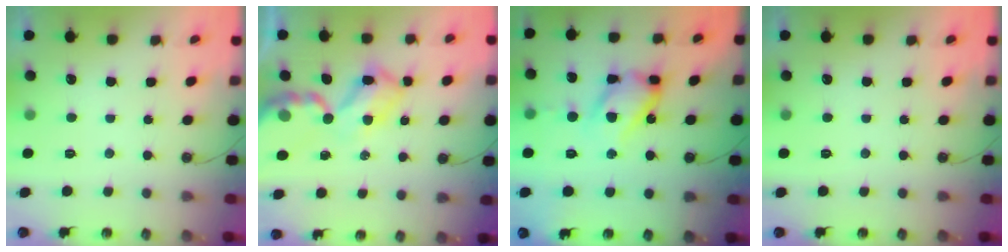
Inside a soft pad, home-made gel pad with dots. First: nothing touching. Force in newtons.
{"total": 9.0, "press": 9.0, "slide": 0.6}
{"total": 16.3, "press": 16.2, "slide": 1.4}
{"total": 0.0}